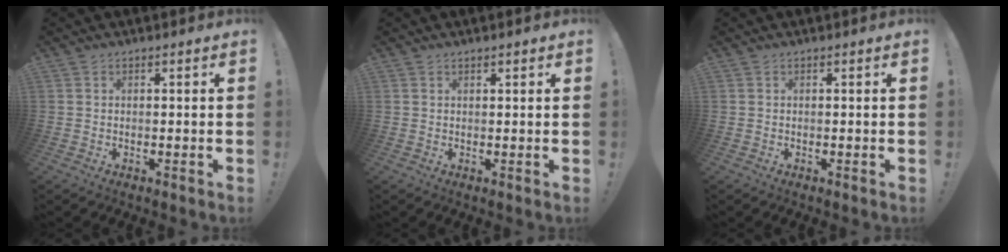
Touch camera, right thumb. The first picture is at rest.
{"total": 0.6, "force": [0.5, 0.1, 0.3], "torque": [-0.003, -0.001, 0.010]}
{"total": 0.0}